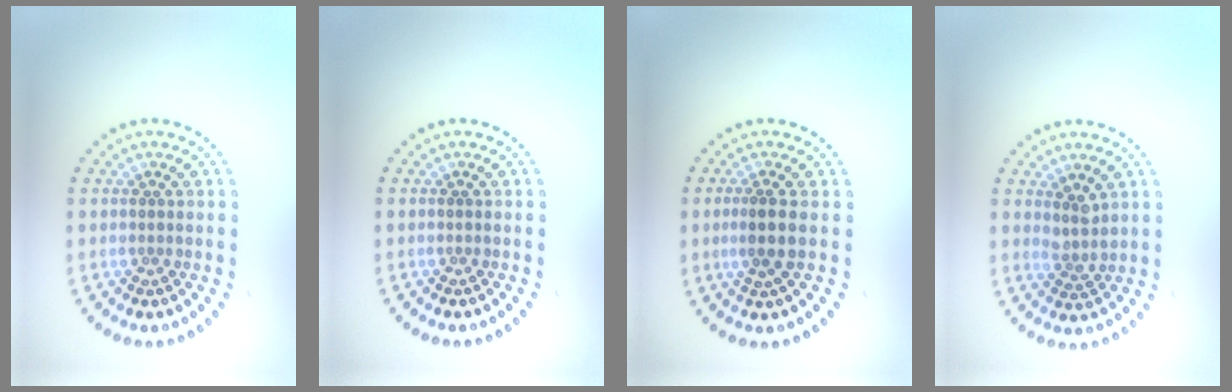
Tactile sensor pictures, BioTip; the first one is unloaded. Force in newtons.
{"total": 0.0}
{"total": 1.8, "press": 1.4, "slide": 1.1}
{"total": 1.8, "press": 1.3, "slide": 1.2}